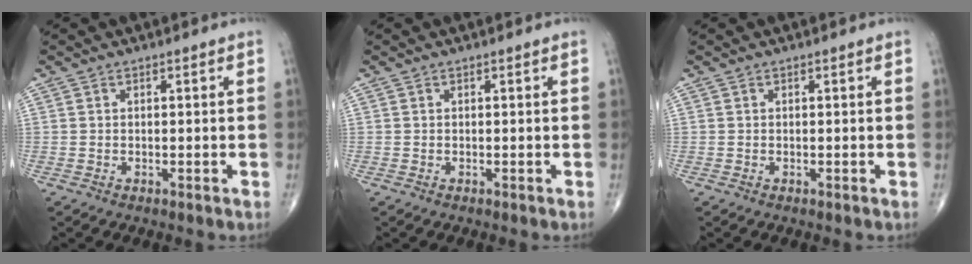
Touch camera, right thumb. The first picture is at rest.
{"total": 0.0}
{"total": 0.0}